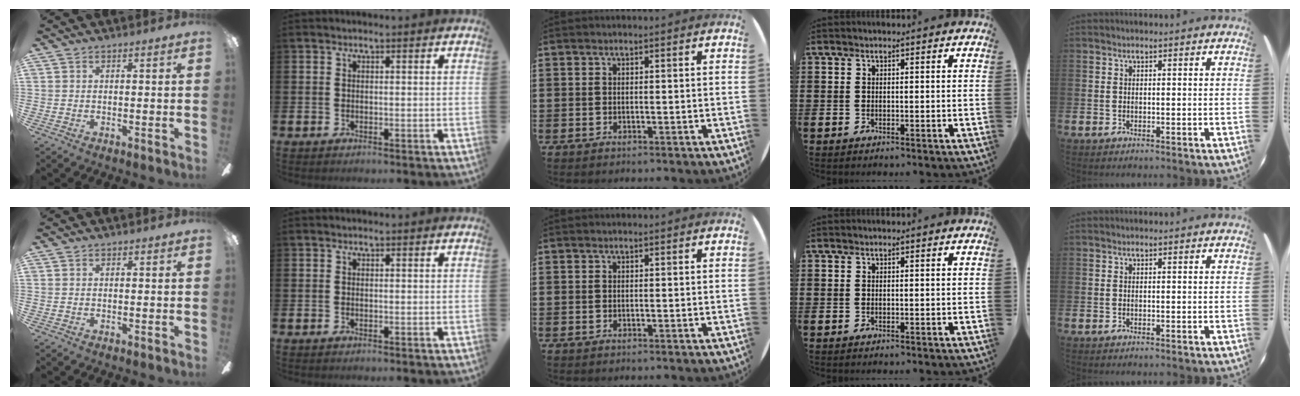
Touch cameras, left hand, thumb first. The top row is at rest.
{}